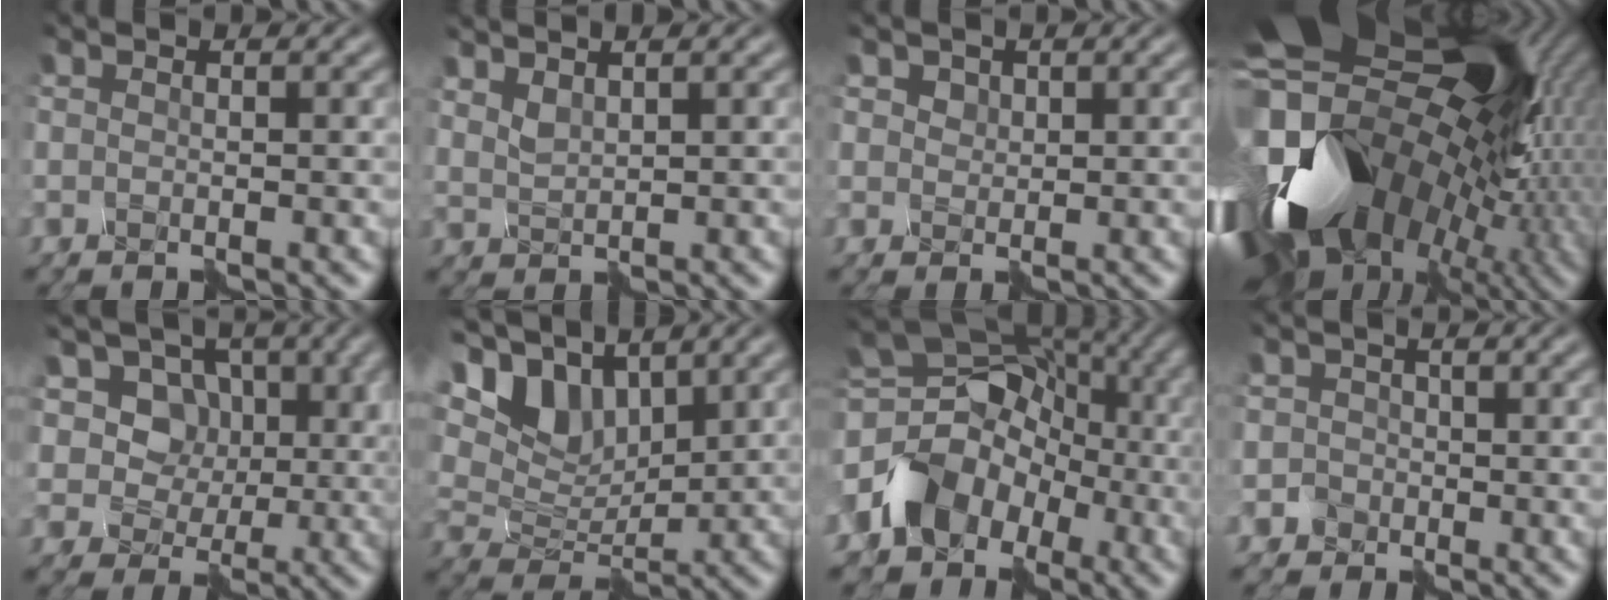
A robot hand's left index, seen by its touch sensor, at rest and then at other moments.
{"total": 1.9, "force": [1.7, -0.3, -0.9], "torque": [0.006, 0.004, 0.041]}
{"total": 1.4, "force": [1.0, 0.9, -0.4], "torque": [0.006, 0.006, 0.018]}
{"total": 19.4, "force": [-1.1, 13.6, 13.8], "torque": [-0.266, -0.046, 0.009]}
{"total": 10.7, "force": [6.1, 7.5, 4.7], "torque": [-0.078, 0.013, 0.092]}
{"total": 6.9, "force": [5.0, 3.7, 3.1], "torque": [-0.079, 0.013, 0.090]}
{"total": 6.3, "force": [-2.0, 5.2, 3.0], "torque": [-0.052, 0.006, -0.040]}
{"total": 2.0, "force": [0.2, 1.8, -0.9], "torque": [0.029, 0.015, -0.015]}